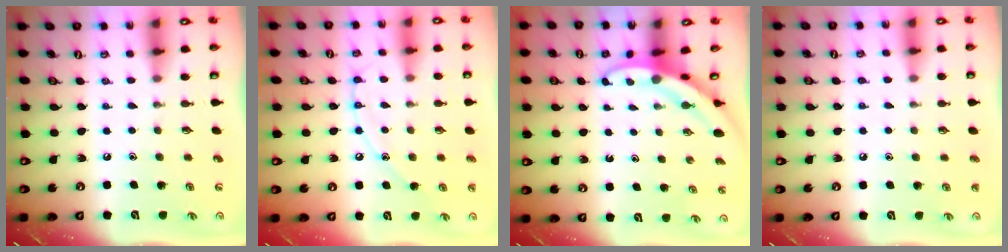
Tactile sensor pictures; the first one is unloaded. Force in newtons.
{"total": 9.5, "press": 9.4, "slide": 0.7}
{"total": 3.1, "press": 3.1, "slide": 0.3}
{"total": 5.4, "press": 5.4, "slide": 0.6}